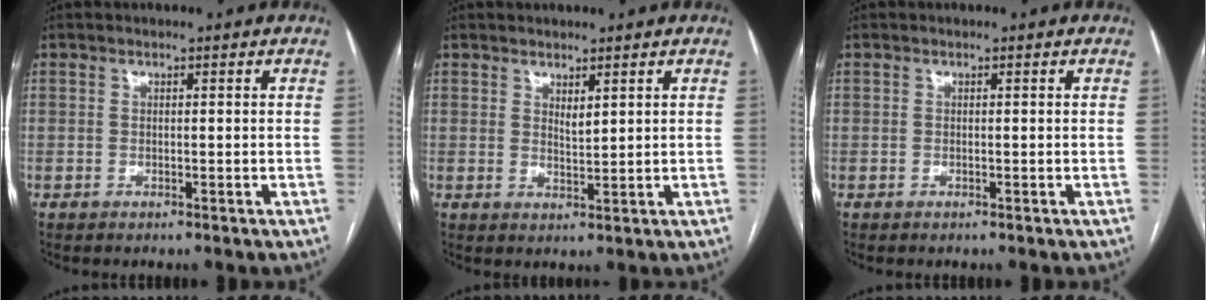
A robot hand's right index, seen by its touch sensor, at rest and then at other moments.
{"total": 1.8, "force": [1.2, 0.4, 1.3], "torque": [-0.025, -0.007, 0.027]}
{"total": 0.0}